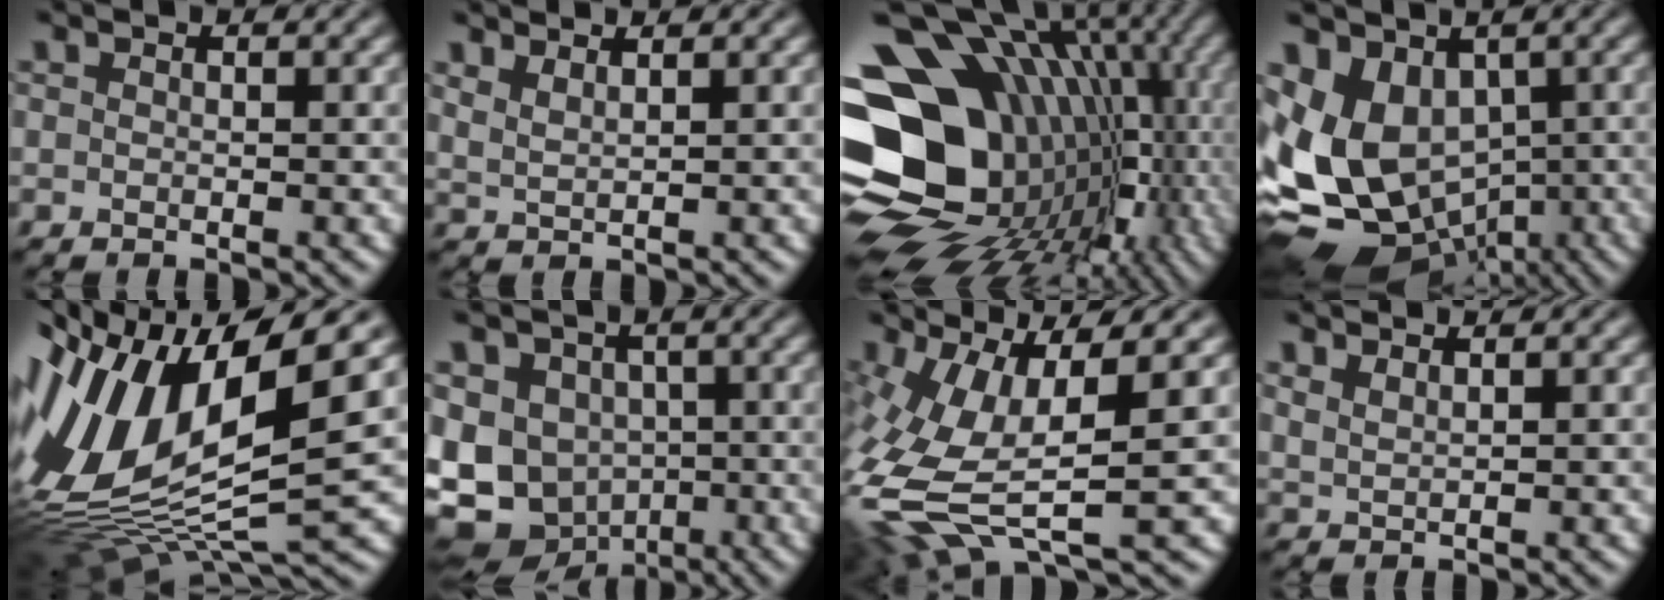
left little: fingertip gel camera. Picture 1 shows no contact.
{"total": 2.0, "force": [1.7, 0.5, 1.0], "torque": [-0.014, 0.004, 0.024]}
{"total": 18.4, "force": [-0.7, 14.2, 11.6], "torque": [-0.200, 0.001, 0.009]}
{"total": 11.6, "force": [-1.1, 8.9, 7.4], "torque": [-0.153, -0.024, -0.011]}
{"total": 15.6, "force": [2.1, 6.5, 14.0], "torque": [-0.301, 0.001, 0.040]}
{"total": 10.7, "force": [-3.1, 8.8, 5.2], "torque": [-0.097, -0.029, -0.051]}
{"total": 10.7, "force": [-1.1, 4.1, 9.9], "torque": [-0.228, -0.018, -0.015]}
{"total": 1.6, "force": [1.4, 0.3, 0.7], "torque": [-0.011, 0.002, 0.024]}